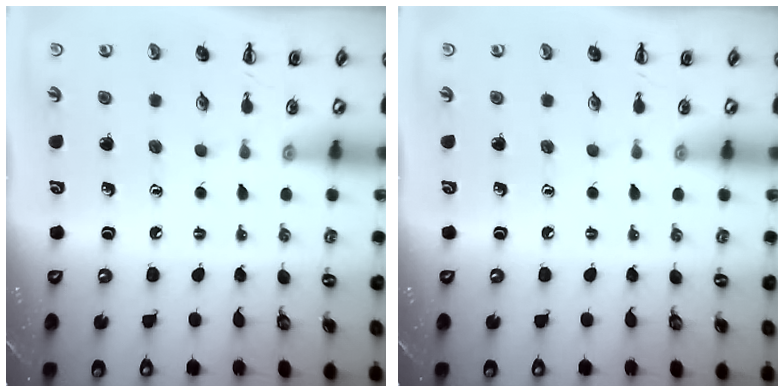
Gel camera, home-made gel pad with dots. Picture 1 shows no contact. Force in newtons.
{"total": 0.0}